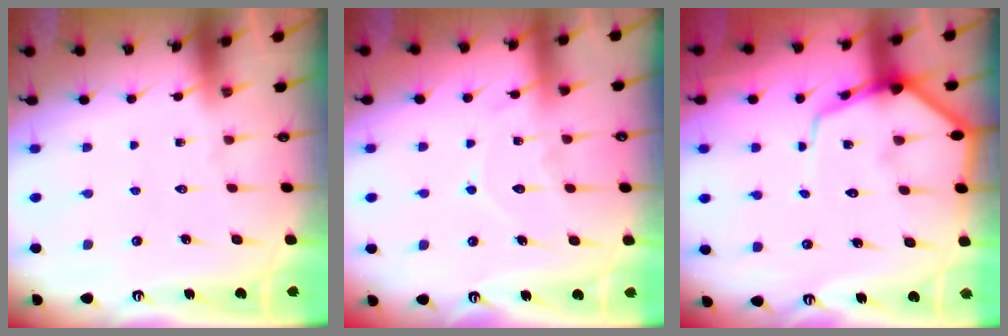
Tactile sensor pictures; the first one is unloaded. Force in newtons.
{"total": 9.7, "press": 9.7, "slide": 0.9}
{"total": 10.0, "press": 10.0, "slide": 0.8}